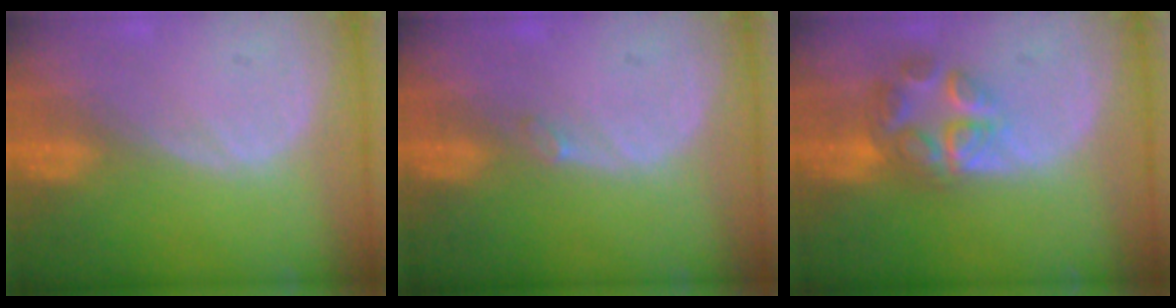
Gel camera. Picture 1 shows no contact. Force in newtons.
{"total": 0.6, "press": 0.6, "slide": 0.1}
{"total": 7.0, "press": 6.0, "slide": 3.8}